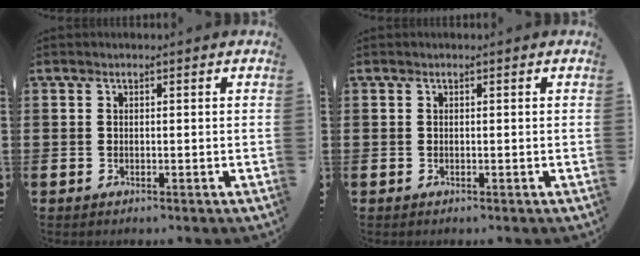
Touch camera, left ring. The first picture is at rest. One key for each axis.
{"total": 0.0}